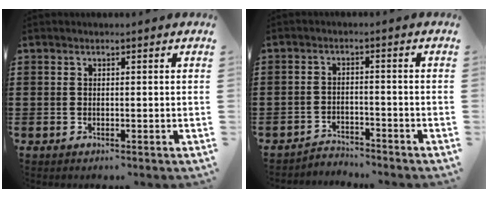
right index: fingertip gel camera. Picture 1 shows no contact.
{"total": 2.9, "force": [-2.9, 0.4, -0.1], "torque": [-0.008, 0.000, -0.062]}